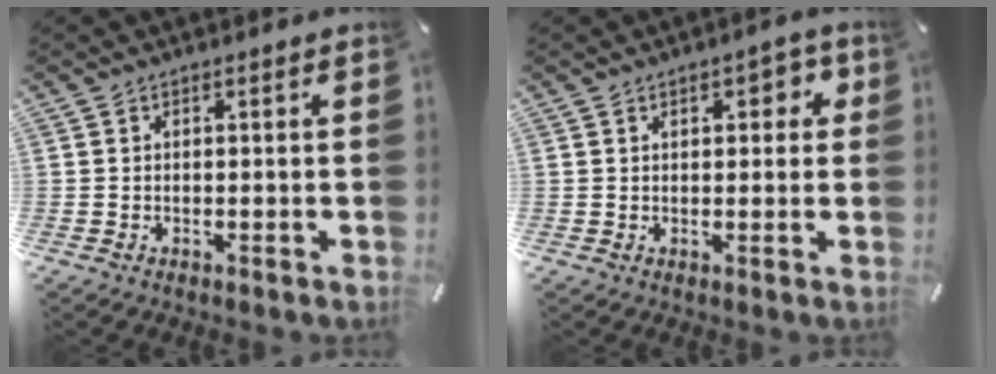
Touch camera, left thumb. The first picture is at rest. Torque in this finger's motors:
{"motor_torque": [-0.14, 0.00, -0.10, 0.13, 0.03]}